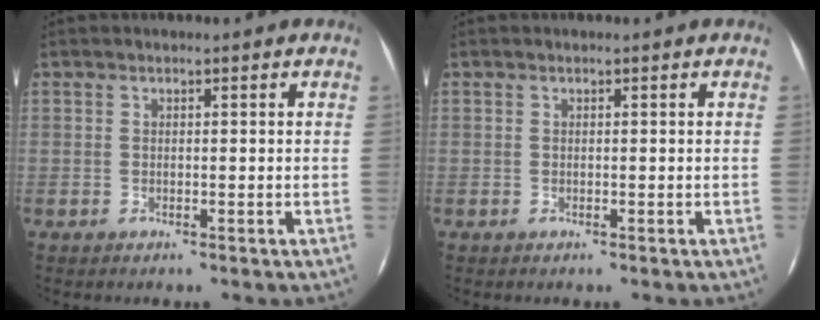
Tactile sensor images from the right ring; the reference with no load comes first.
{"total": 0.0}